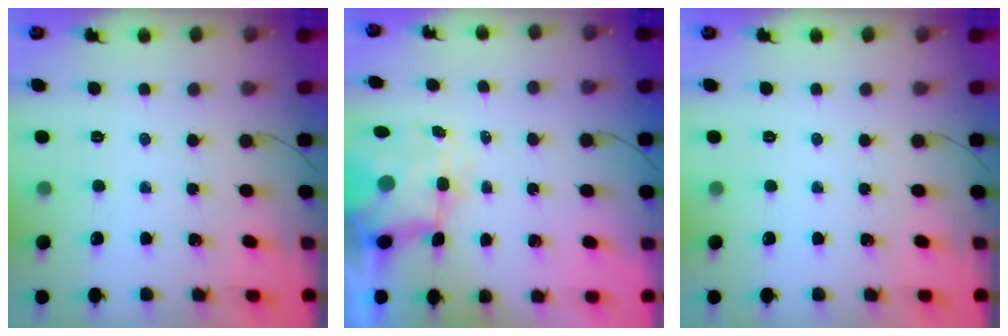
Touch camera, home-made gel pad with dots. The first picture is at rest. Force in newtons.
{"total": 5.5, "press": 5.2, "slide": 1.9}
{"total": 0.0}